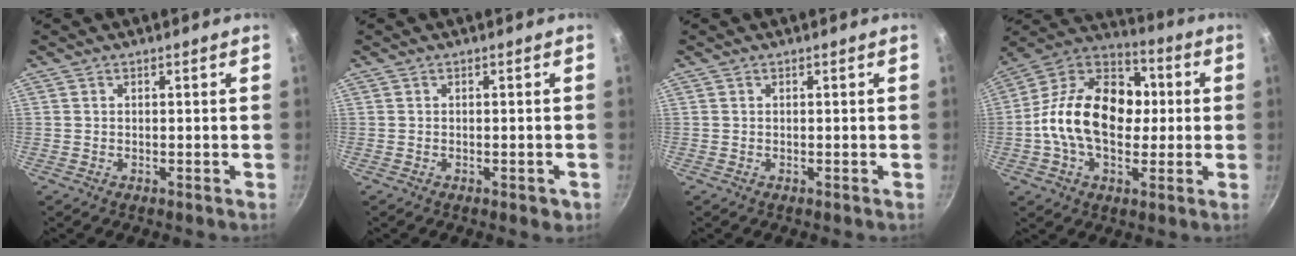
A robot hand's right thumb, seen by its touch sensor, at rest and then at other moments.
{"total": 1.8, "force": [-0.8, 0.9, 1.4], "torque": [-0.016, 0.003, -0.006]}
{"total": 0.0}
{"total": 21.2, "force": [-0.2, 14.5, 15.4], "torque": [-0.224, 0.037, -0.024]}